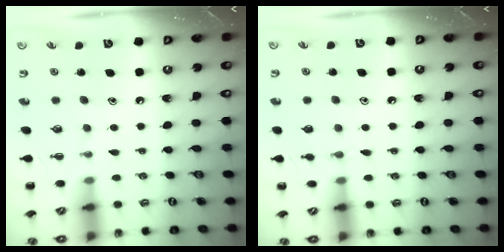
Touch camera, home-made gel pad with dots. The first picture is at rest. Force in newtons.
{"total": 3.7, "press": 3.5, "slide": 1.1}